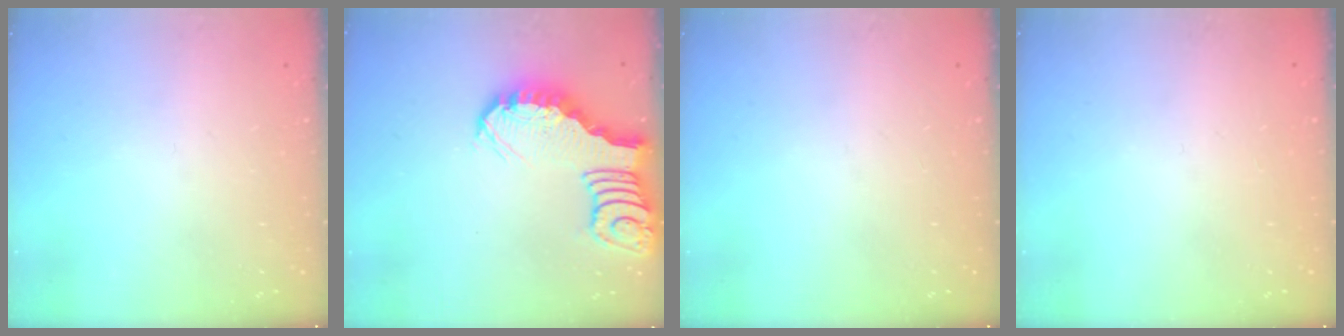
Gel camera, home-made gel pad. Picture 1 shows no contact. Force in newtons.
{"total": 3.2, "press": 3.2, "slide": 0.3}
{"total": 0.0}
{"total": 1.5, "press": 1.5, "slide": 0.1}